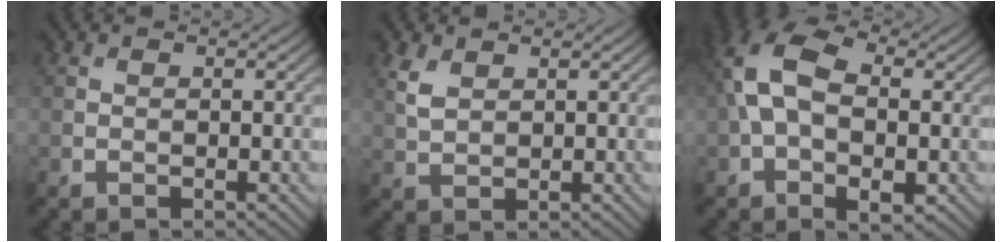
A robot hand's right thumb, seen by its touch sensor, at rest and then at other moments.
{"total": 2.8, "force": [1.5, 1.6, 1.7], "torque": [-0.050, 0.000, 0.035]}
{"total": 12.6, "force": [0.3, 7.8, 9.9], "torque": [-0.218, -0.005, 0.005]}